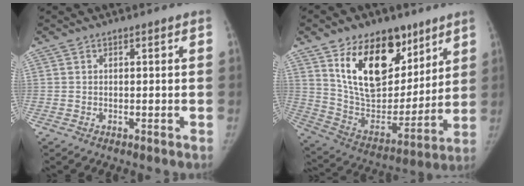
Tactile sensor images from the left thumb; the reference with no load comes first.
{"total": 22.9, "force": [12.2, 13.7, 13.8], "torque": [-0.176, -0.057, 0.223]}